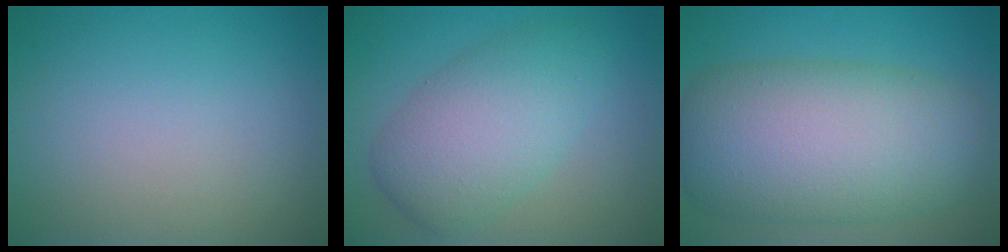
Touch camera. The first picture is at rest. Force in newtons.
{"total": 6.3, "press": 6.3, "slide": 0.4}
{"total": 12.0, "press": 12.0, "slide": 0.2}